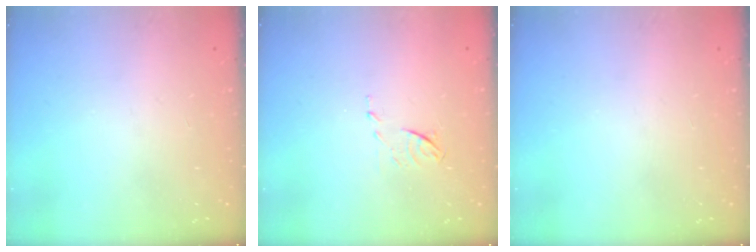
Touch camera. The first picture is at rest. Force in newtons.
{"total": 5.5, "press": 5.5, "slide": 0.8}
{"total": 0.0}